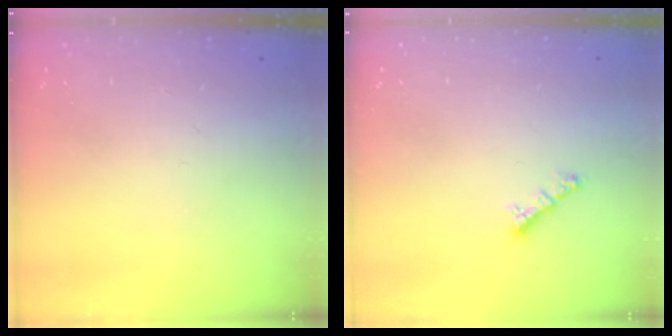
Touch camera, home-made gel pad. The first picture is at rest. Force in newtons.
{"total": 0.8, "press": 0.7, "slide": 0.4}